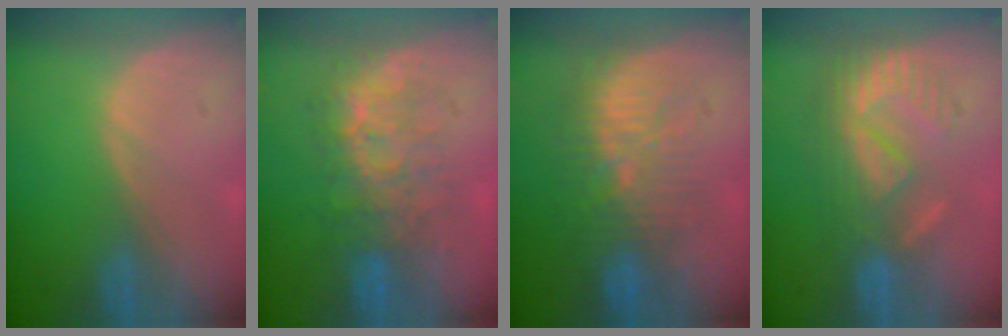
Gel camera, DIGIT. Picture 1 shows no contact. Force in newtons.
{"total": 7.9, "press": 7.7, "slide": 1.4}
{"total": 9.4, "press": 9.1, "slide": 2.2}
{"total": 9.5, "press": 8.2, "slide": 4.8}